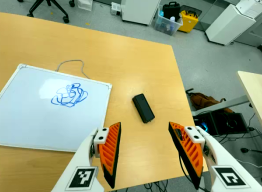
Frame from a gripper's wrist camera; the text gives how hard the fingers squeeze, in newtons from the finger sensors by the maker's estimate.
{"total": 0.0}